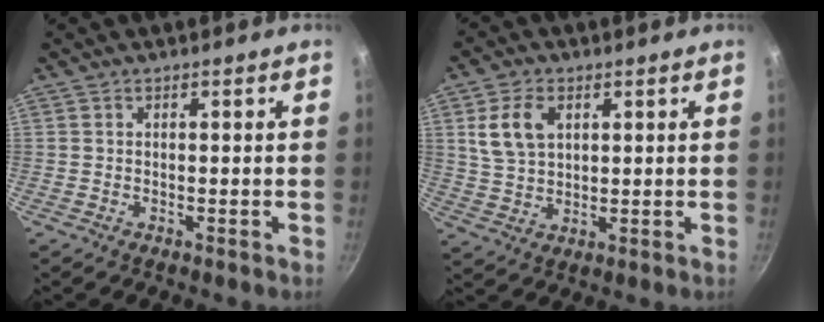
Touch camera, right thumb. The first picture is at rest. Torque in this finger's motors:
{"motor_torque": [-0.56, 0.67, 0.27, -0.03, 0.06]}